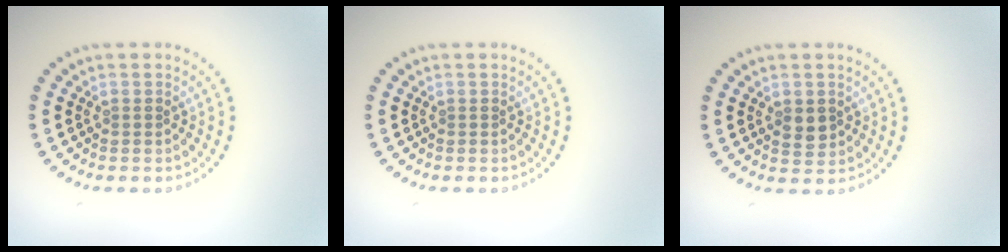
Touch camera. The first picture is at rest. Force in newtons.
{"total": 0.0}
{"total": 1.9, "press": 1.9, "slide": 0.2}